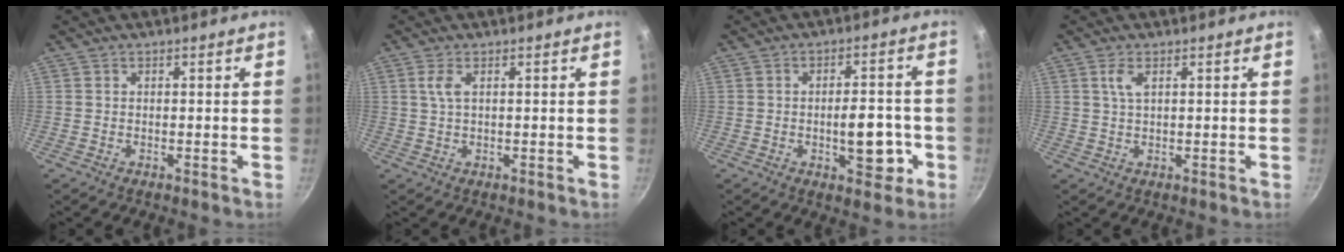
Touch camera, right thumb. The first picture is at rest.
{"total": 2.5, "force": [0.8, 0.9, 2.2], "torque": [-0.048, -0.001, 0.017]}
{"total": 9.1, "force": [-2.3, 4.5, 7.5], "torque": [-0.070, 0.012, -0.029]}
{"total": 2.7, "force": [1.1, 1.1, 2.2], "torque": [-0.045, -0.003, 0.023]}